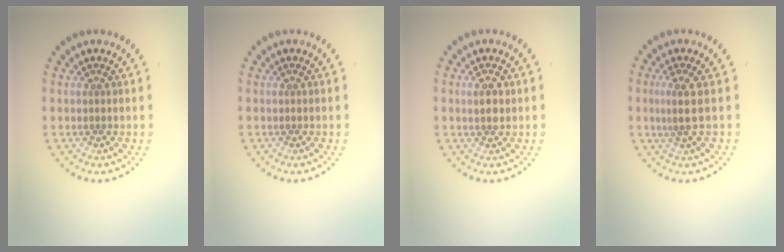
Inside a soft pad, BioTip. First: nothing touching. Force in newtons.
{"total": 0.0}
{"total": 1.6, "press": 1.6, "slide": 0.3}
{"total": 1.7, "press": 1.4, "slide": 1.0}